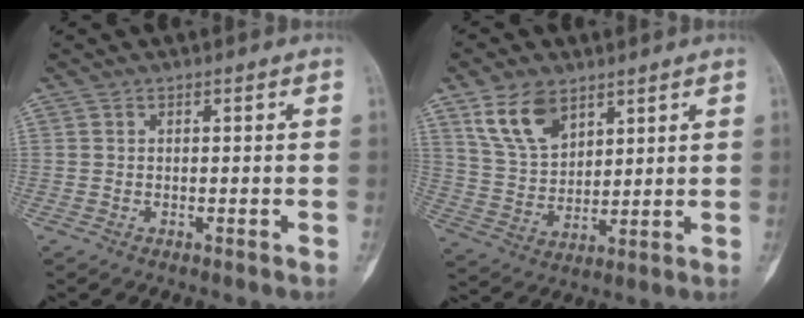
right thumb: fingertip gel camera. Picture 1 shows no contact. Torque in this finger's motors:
{"motor_torque": [-0.13, 0.83, 0.10, 0.06, 0.03]}